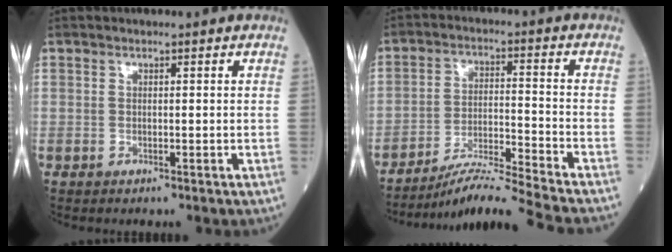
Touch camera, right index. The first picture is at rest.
{"total": 12.1, "force": [-11.0, -2.6, 4.2], "torque": [-0.063, -0.009, -0.188]}